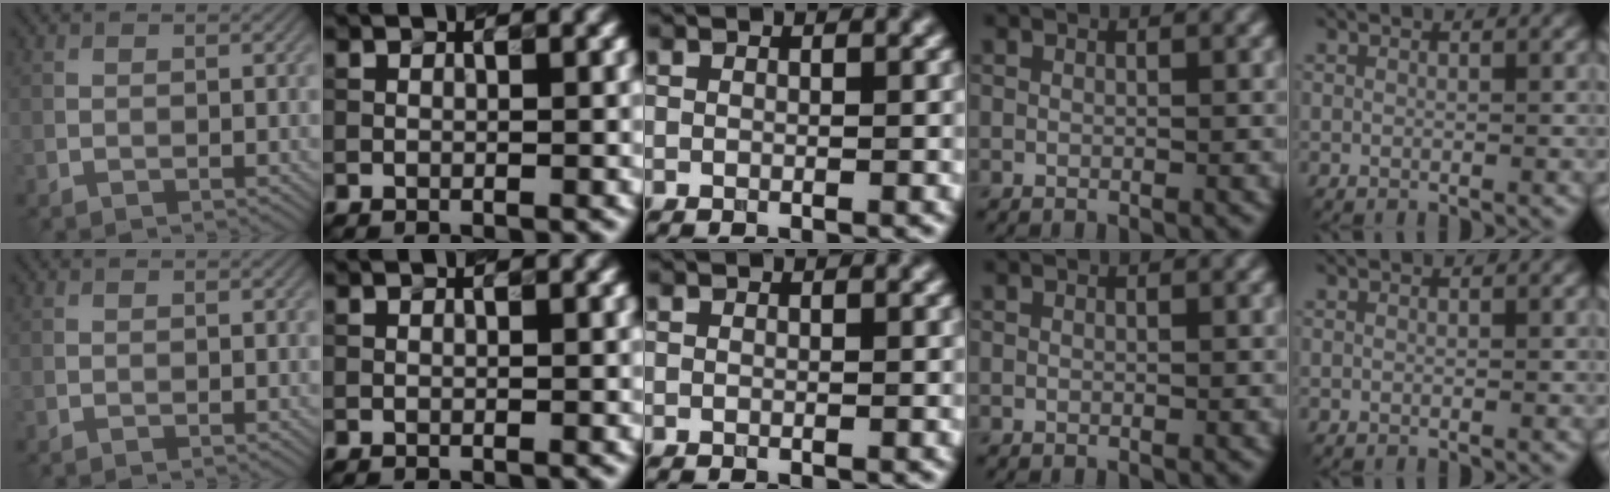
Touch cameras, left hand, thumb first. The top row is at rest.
{}